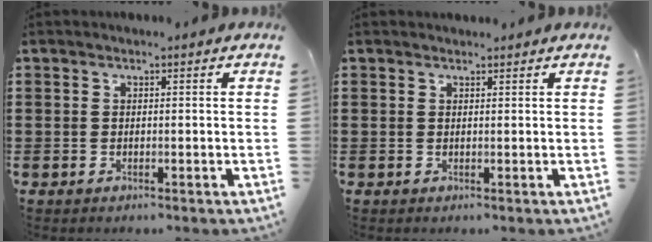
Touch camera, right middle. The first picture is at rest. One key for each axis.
{"total": 0.7, "fx": 0.7, "fy": 0.1, "fz": -0.1, "tx": 0.007, "ty": -0.002, "tz": 0.012}